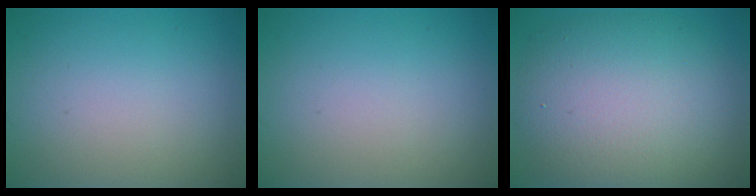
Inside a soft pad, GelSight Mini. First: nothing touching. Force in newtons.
{"total": 0.0}
{"total": 10.5, "press": 10.5, "slide": 0.5}